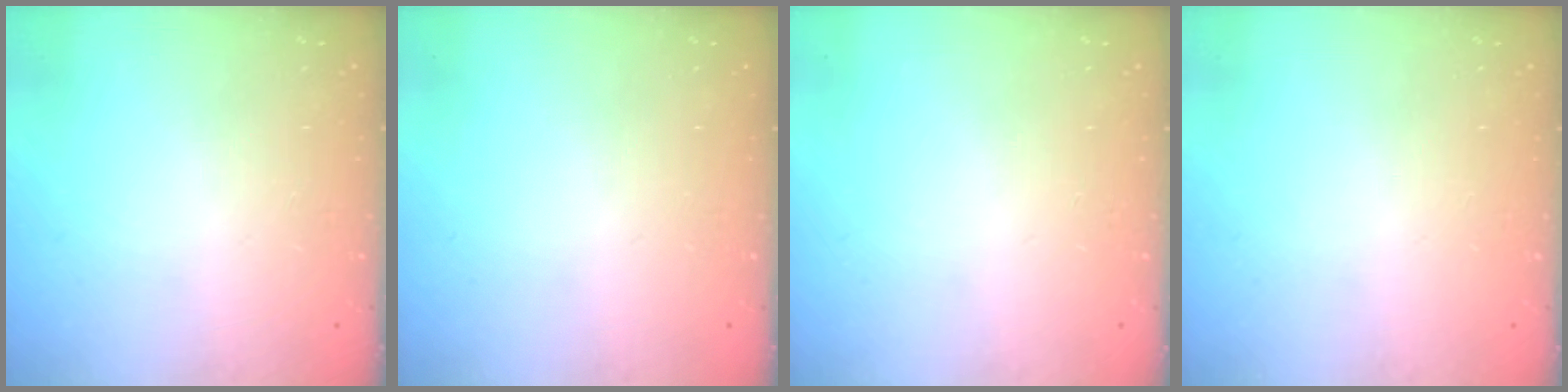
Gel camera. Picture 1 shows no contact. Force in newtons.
{"total": 0.0}
{"total": 0.0}
{"total": 0.0}